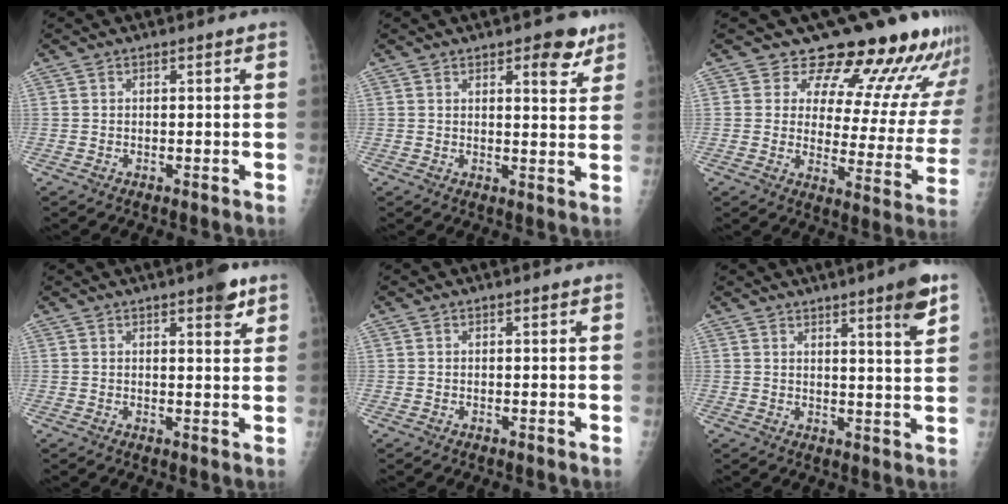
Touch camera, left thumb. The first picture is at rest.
{"total": 6.1, "force": [3.8, 2.5, 4.1], "torque": [-0.031, -0.020, 0.044]}
{"total": 19.2, "force": [16.8, 6.4, 6.7], "torque": [-0.030, -0.126, 0.201]}
{"total": 4.3, "force": [2.7, 1.3, 3.1], "torque": [-0.032, -0.013, 0.032]}
{"total": 0.0}
{"total": 6.6, "force": [4.0, 0.4, 5.2], "torque": [-0.068, -0.026, 0.055]}